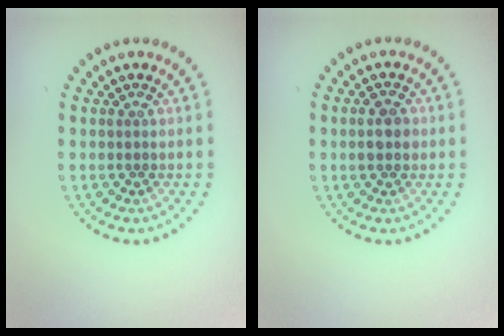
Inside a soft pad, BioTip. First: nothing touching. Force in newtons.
{"total": 2.1, "press": 2.1, "slide": 0.2}